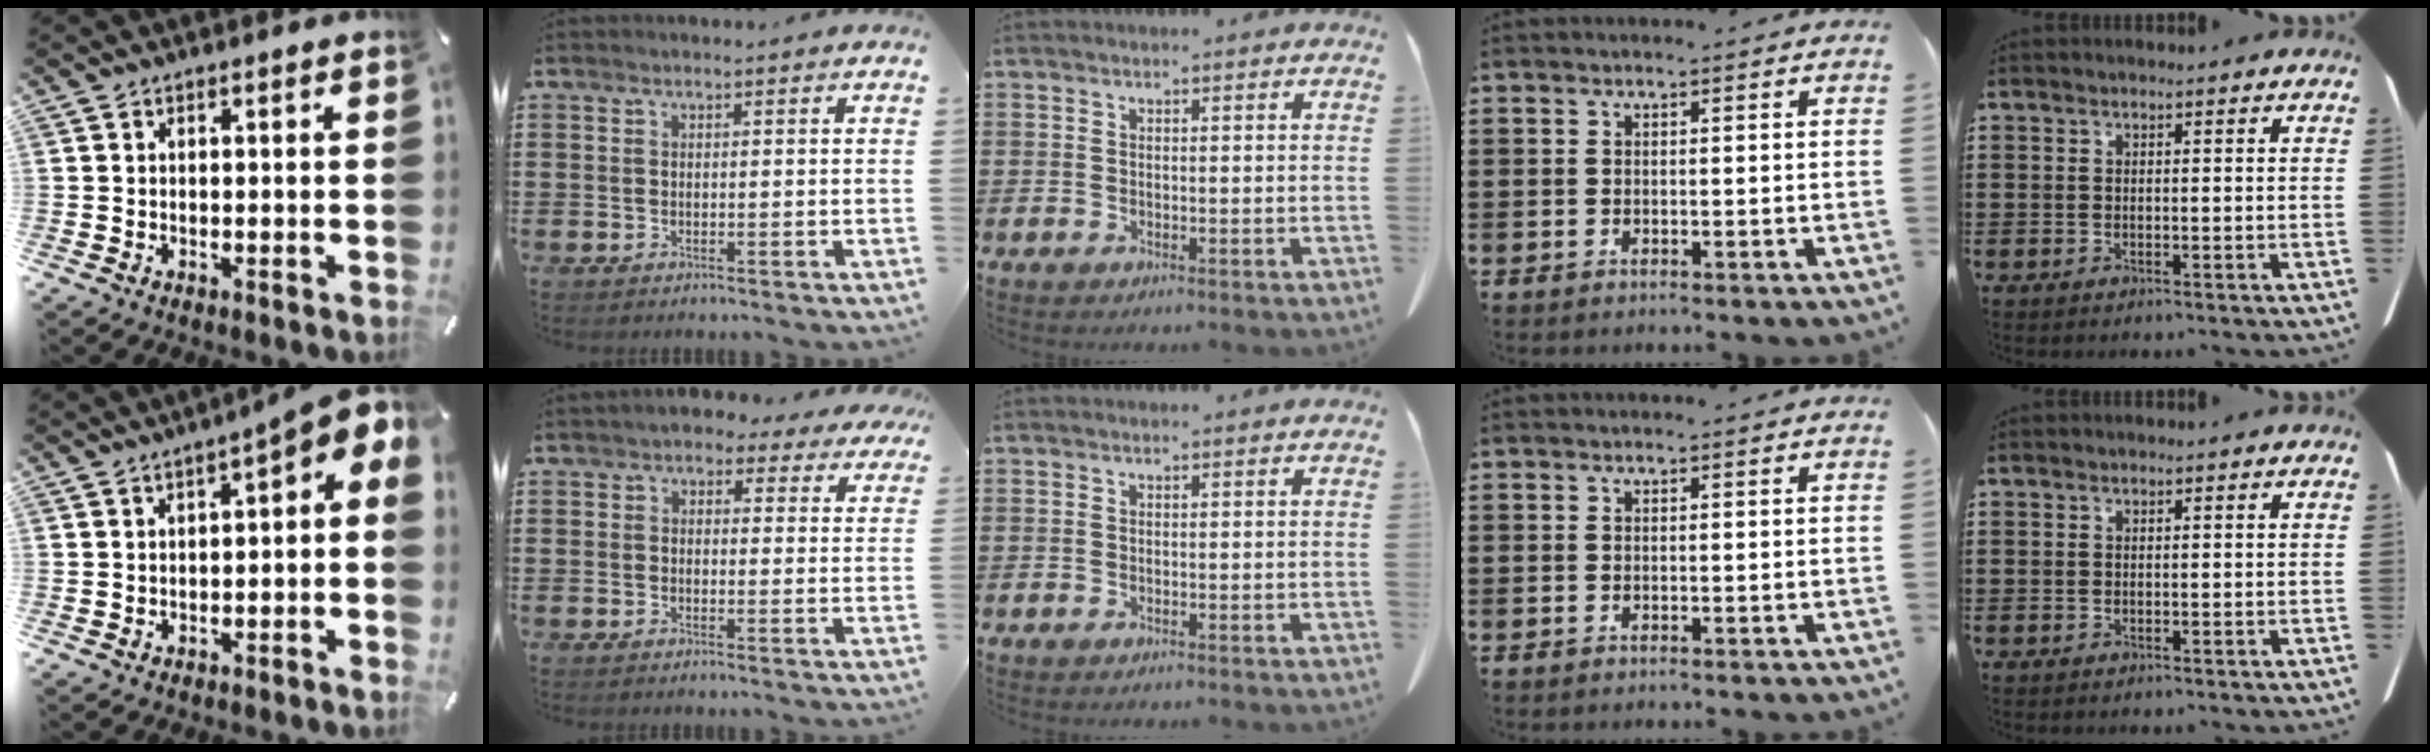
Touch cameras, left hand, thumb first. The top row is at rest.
{"thumb": {"total": 5.4, "force": [0.8, 2.0, 4.9], "torque": [-0.071, -0.017, 0.008]}, "index": {"total": 3.7, "force": [3.0, 1.5, 1.4], "torque": [-0.030, -0.002, 0.054]}}